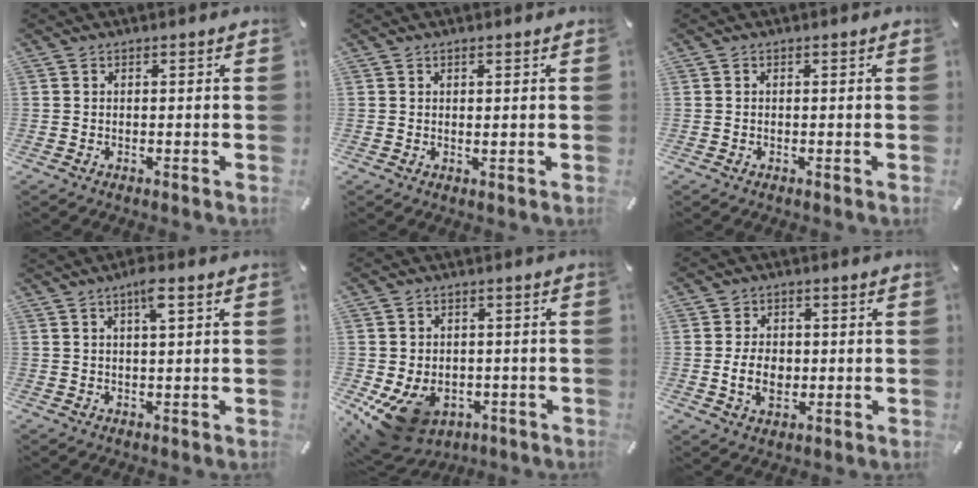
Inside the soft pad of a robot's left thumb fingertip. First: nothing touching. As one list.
[{"total": 0.8, "force": [0.3, 0.0, 0.7], "torque": [-0.014, -0.002, 0.005]}, {"total": 0.0}, {"total": 4.2, "force": [2.0, 0.6, 3.7], "torque": [-0.069, 0.001, 0.031]}, {"total": 10.3, "force": [-4.4, 7.8, 5.2], "torque": [-0.103, 0.019, -0.077]}, {"total": 7.0, "force": [-0.7, 5.4, 4.4], "torque": [-0.093, -0.004, -0.019]}]